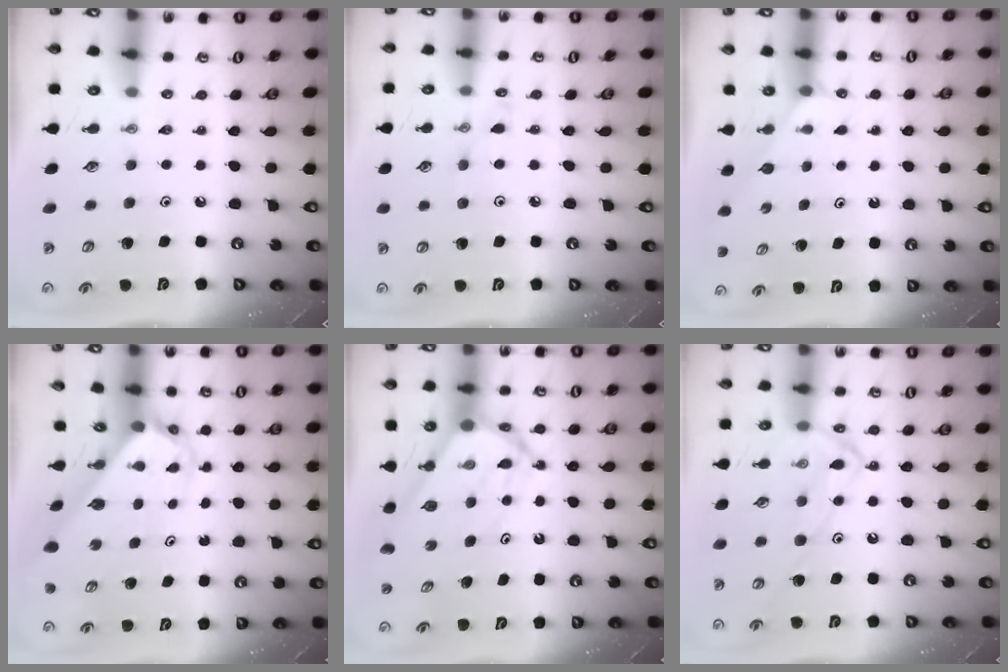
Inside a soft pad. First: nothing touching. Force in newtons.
{"total": 3.6, "press": 3.6, "slide": 0.4}
{"total": 2.1, "press": 2.0, "slide": 0.3}
{"total": 2.6, "press": 2.6, "slide": 0.2}
{"total": 9.5, "press": 9.4, "slide": 0.7}
{"total": 12.5, "press": 12.4, "slide": 0.9}